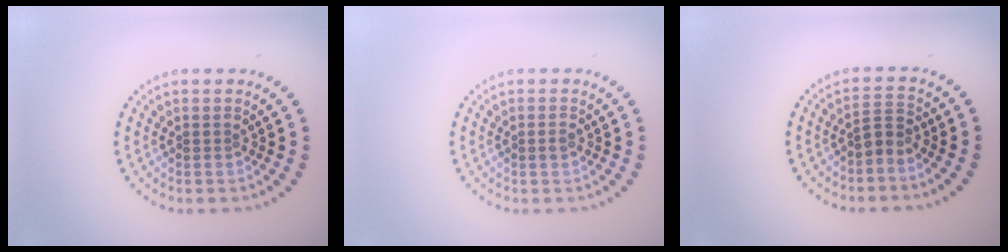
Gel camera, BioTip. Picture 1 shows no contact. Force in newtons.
{"total": 0.9, "press": 0.9, "slide": 0.0}
{"total": 1.8, "press": 1.3, "slide": 1.2}